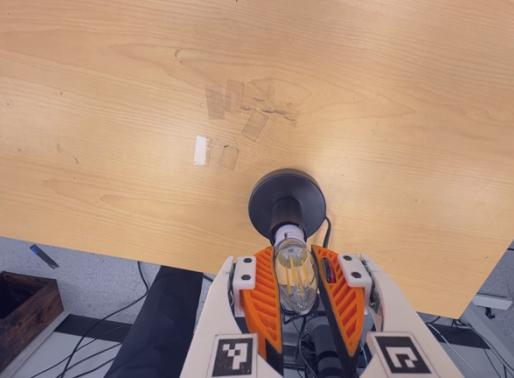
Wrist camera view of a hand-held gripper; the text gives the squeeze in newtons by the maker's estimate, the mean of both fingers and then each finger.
{"total": 10.5, "left": 10.4, "right": 10.7}